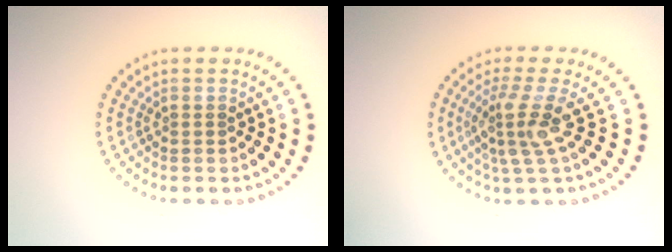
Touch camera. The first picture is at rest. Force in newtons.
{"total": 3.6, "press": 2.6, "slide": 2.5}